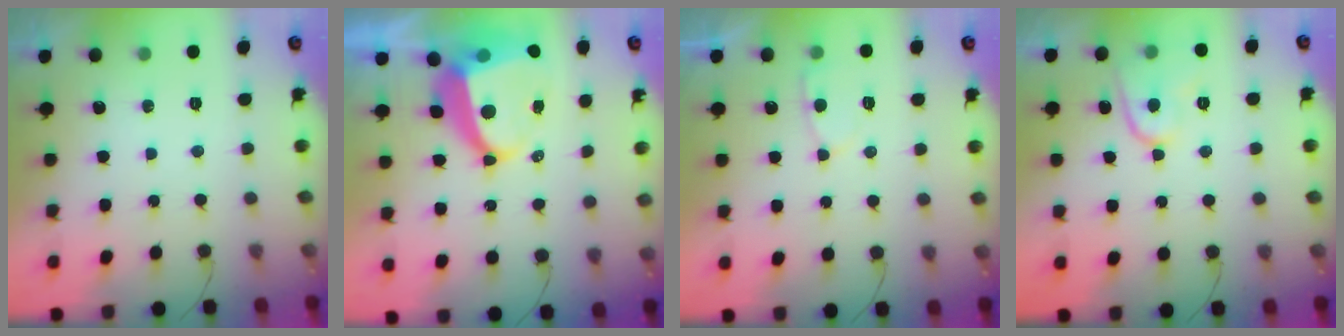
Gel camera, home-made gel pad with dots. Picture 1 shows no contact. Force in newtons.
{"total": 10.4, "press": 10.3, "slide": 1.5}
{"total": 4.9, "press": 4.9, "slide": 0.6}
{"total": 9.0, "press": 8.9, "slide": 1.0}